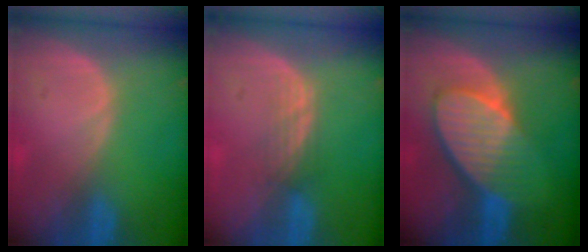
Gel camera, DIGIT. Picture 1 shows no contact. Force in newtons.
{"total": 2.4, "press": 2.3, "slide": 0.8}
{"total": 8.9, "press": 8.0, "slide": 3.8}